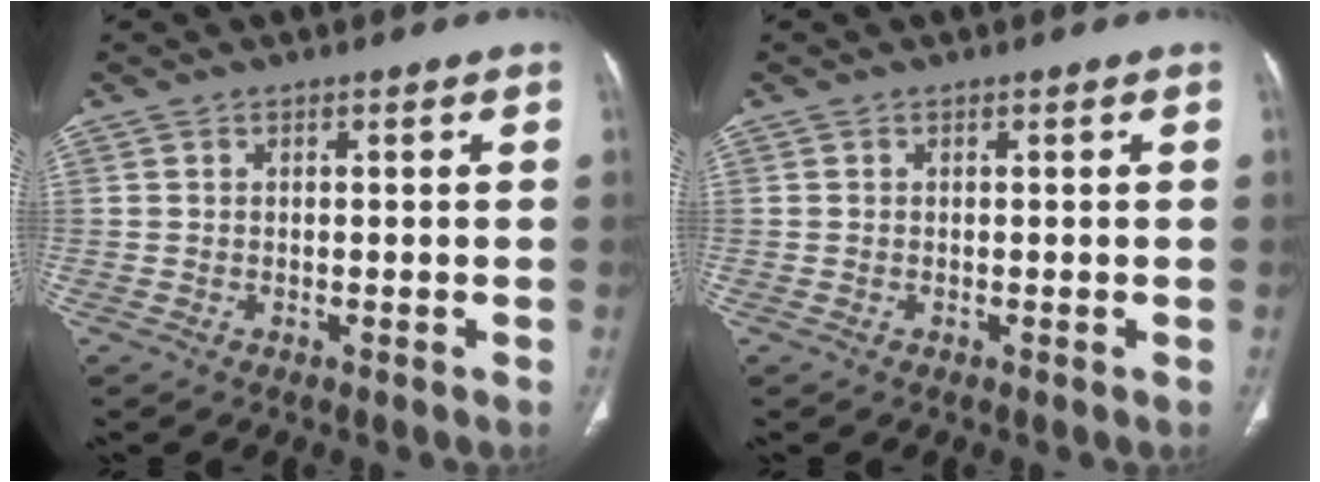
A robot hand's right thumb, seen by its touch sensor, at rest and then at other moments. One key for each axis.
{"total": 0.0}